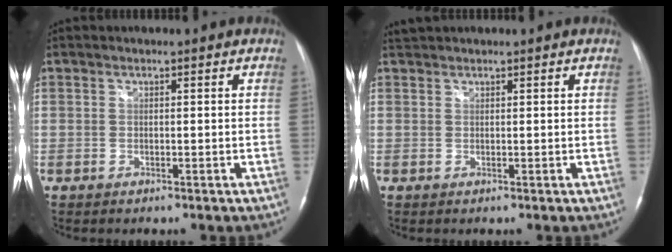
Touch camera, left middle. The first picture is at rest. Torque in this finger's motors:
{"motor_torque": [0.18, -0.11, -0.08, 0.01]}